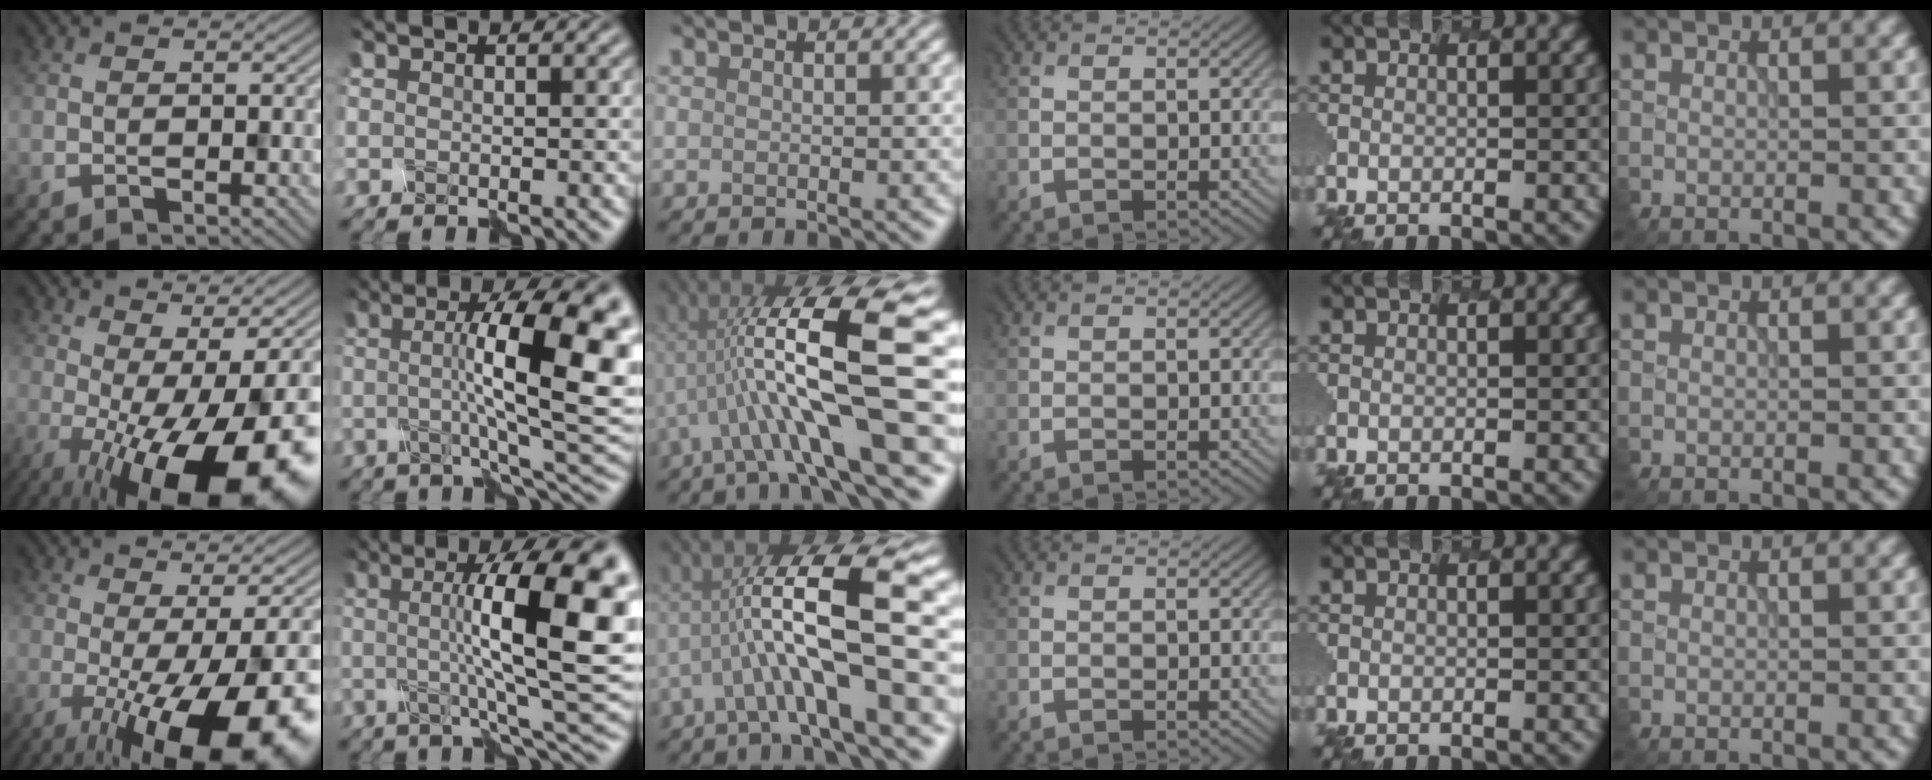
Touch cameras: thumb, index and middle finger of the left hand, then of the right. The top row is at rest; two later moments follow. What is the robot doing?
{"motion": "disassemble", "object": "spray bottle"}